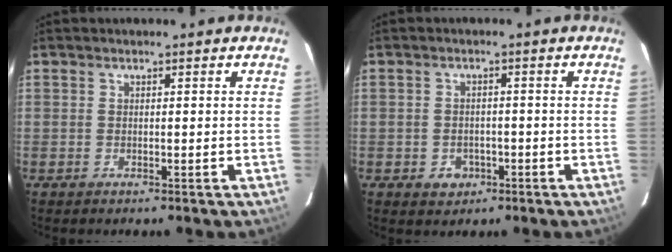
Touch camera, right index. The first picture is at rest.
{"total": 3.6, "force": [-1.5, 3.1, 1.2], "torque": [-0.029, 0.005, -0.010]}